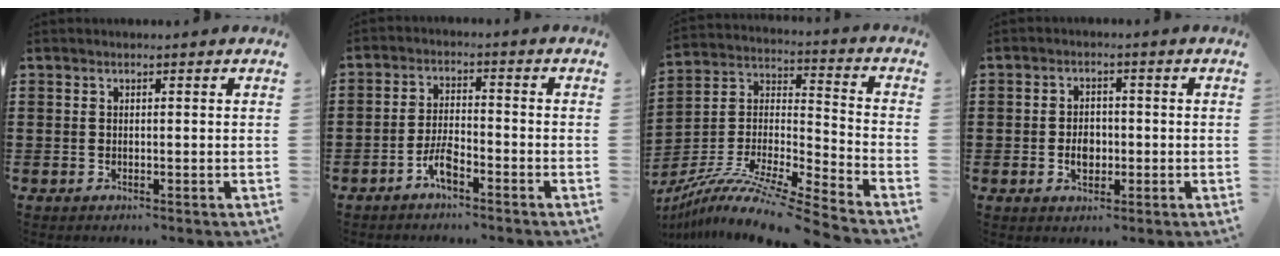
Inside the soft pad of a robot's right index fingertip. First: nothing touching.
{"total": 4.3, "force": [-2.9, 1.3, 2.8], "torque": [-0.071, 0.003, -0.061]}
{"total": 10.9, "force": [-9.3, 0.2, 5.8], "torque": [-0.115, -0.002, -0.188]}
{"total": 3.3, "force": [-0.7, 2.4, 2.3], "torque": [-0.039, 0.001, -0.015]}